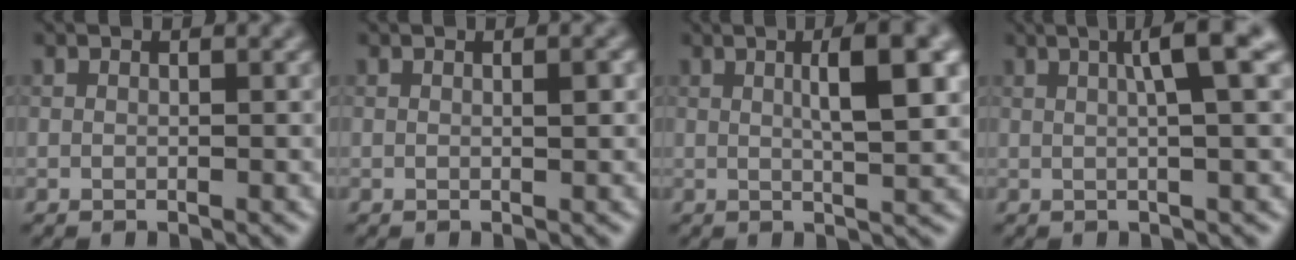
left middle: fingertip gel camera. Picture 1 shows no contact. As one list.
[{"total": 0.8, "force": [0.1, 0.1, 0.7], "torque": [-0.010, 0.001, 0.002]}, {"total": 6.0, "force": [1.5, 1.4, 5.6], "torque": [-0.072, 0.012, 0.020]}, {"total": 4.8, "force": [1.3, 0.7, 4.6], "torque": [-0.062, 0.016, 0.017]}]